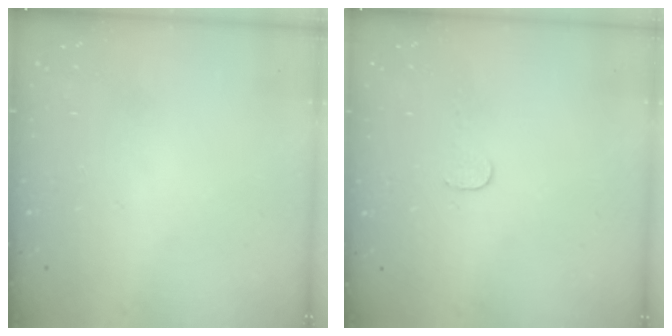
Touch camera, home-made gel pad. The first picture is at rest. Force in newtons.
{"total": 2.7, "press": 2.7, "slide": 0.2}